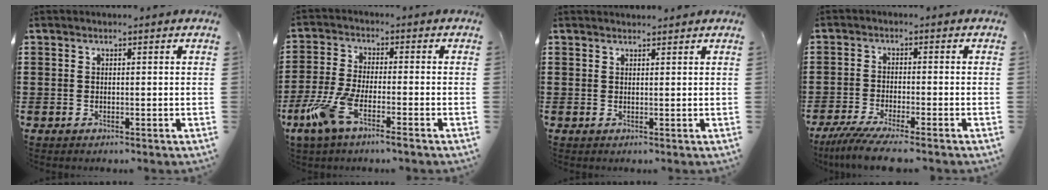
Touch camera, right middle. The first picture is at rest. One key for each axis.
{"total": 6.9, "fx": -4.1, "fy": 1.3, "fz": 5.3, "tx": -0.134, "ty": -0.018, "tz": -0.081}
{"total": 1.0, "fx": 1.0, "fy": 0.1, "fz": 0.1, "tx": 0.004, "ty": -0.003, "tz": 0.018}
{"total": 4.5, "fx": -3.9, "fy": -0.2, "fz": 2.4, "tx": -0.060, "ty": -0.022, "tz": -0.076}